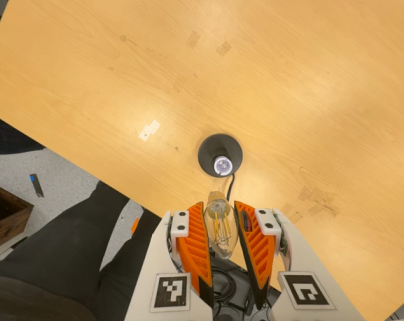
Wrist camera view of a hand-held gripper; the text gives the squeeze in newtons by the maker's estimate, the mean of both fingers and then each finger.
{"total": 12.8, "left": 13.0, "right": 12.7}